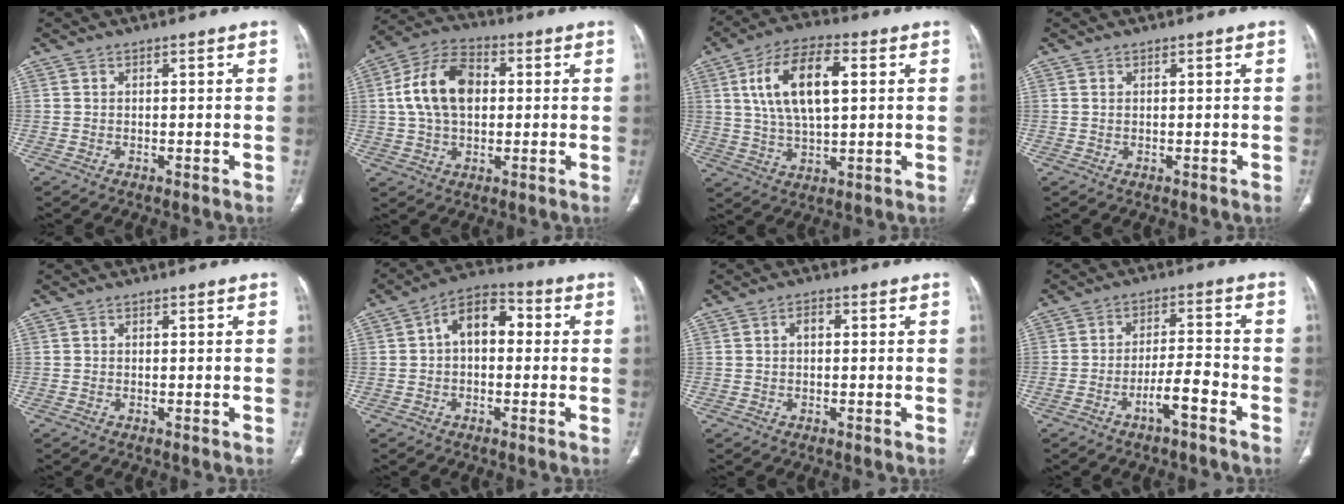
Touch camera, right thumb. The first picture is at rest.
{"total": 13.4, "force": [1.6, 8.6, 10.1], "torque": [-0.179, 0.021, 0.022]}
{"total": 14.5, "force": [3.6, 6.8, 12.3], "torque": [-0.225, 0.007, 0.066]}
{"total": 0.0}
{"total": 0.0}
{"total": 9.1, "force": [0.8, 5.8, 6.9], "torque": [-0.089, 0.032, 0.001]}
{"total": 2.1, "force": [0.2, 1.3, 1.7], "torque": [-0.027, 0.010, 0.001]}
{"total": 6.3, "force": [-3.7, 1.5, 4.9], "torque": [-0.091, 0.035, -0.062]}